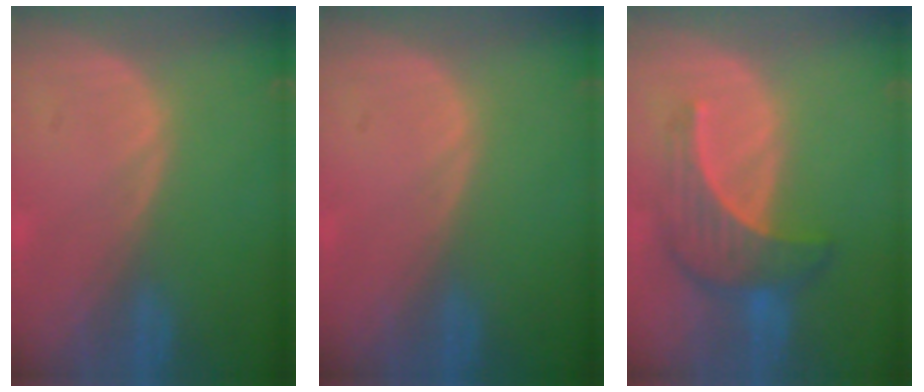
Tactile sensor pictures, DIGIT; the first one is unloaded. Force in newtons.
{"total": 0.0}
{"total": 7.2, "press": 6.7, "slide": 2.8}